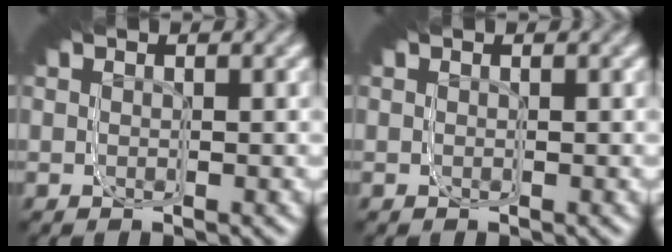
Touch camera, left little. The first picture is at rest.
{"total": 0.0}